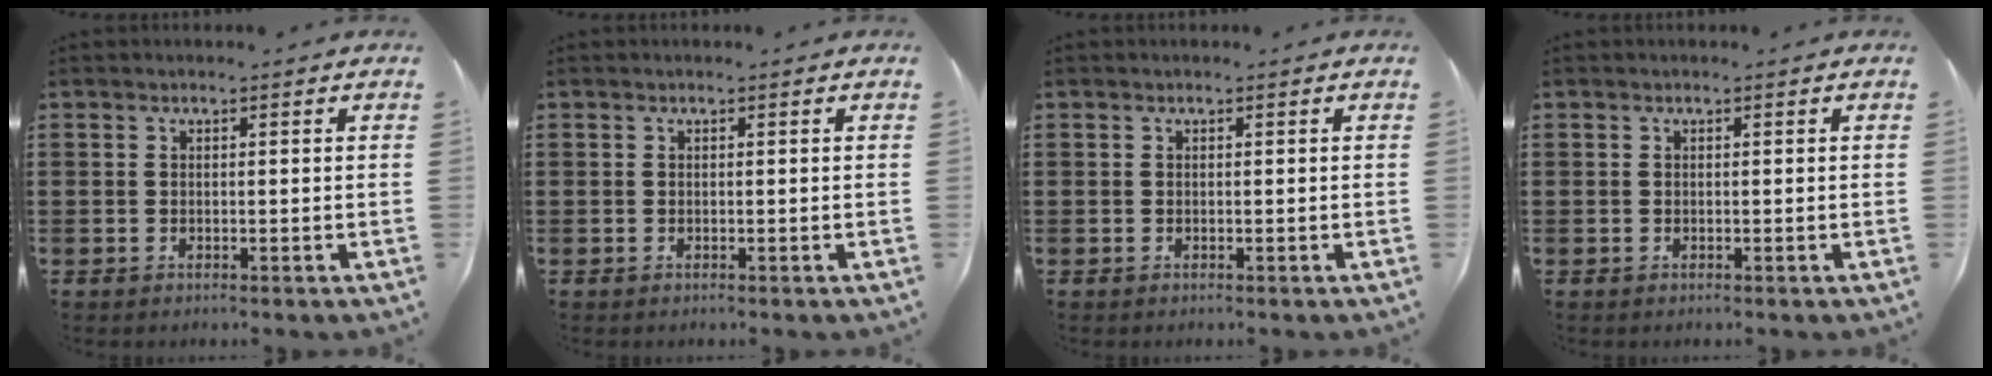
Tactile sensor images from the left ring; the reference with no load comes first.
{"total": 0.0}
{"total": 0.0}
{"total": 0.0}